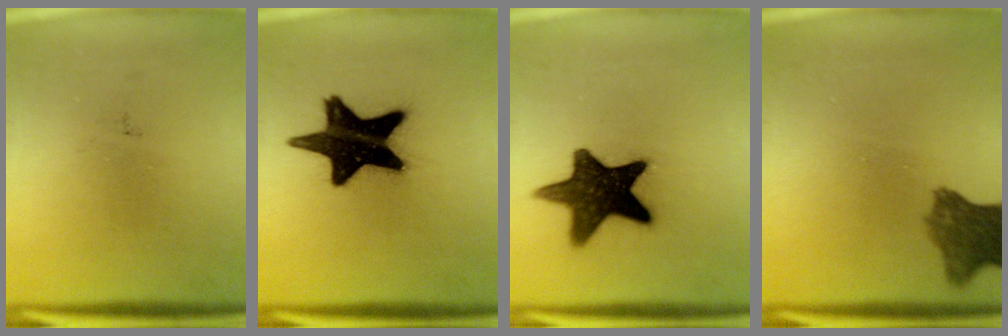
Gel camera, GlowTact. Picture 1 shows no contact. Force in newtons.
{"total": 19.3}
{"total": 15.3}
{"total": 7.1}